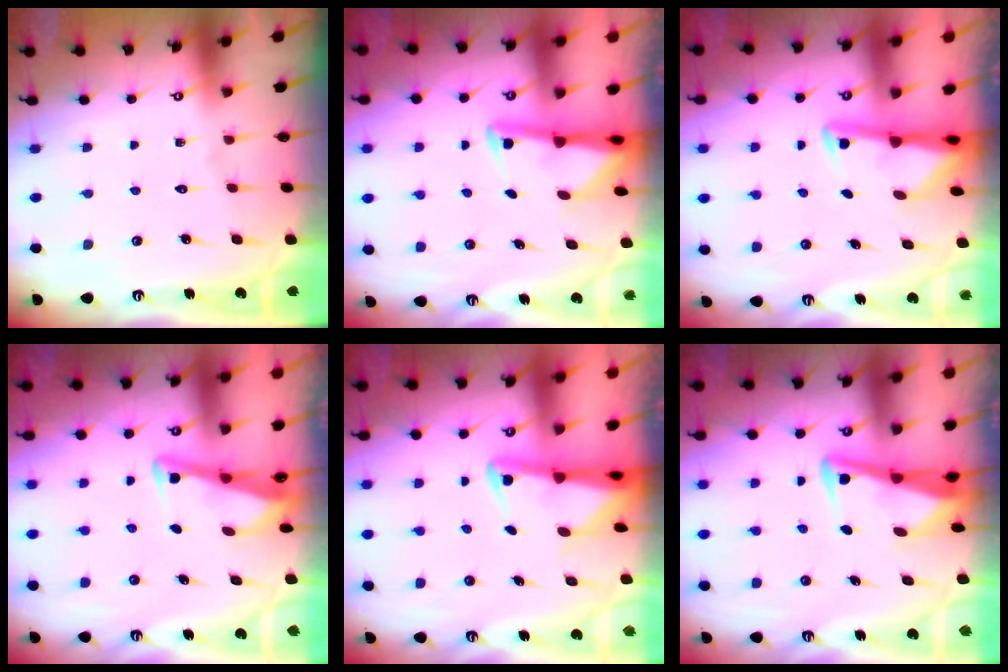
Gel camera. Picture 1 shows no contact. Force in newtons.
{"total": 3.0, "press": 2.9, "slide": 0.6}
{"total": 3.0, "press": 3.0, "slide": 0.6}
{"total": 3.5, "press": 3.5, "slide": 0.3}
{"total": 2.5, "press": 2.5, "slide": 0.6}
{"total": 5.0, "press": 4.7, "slide": 1.6}